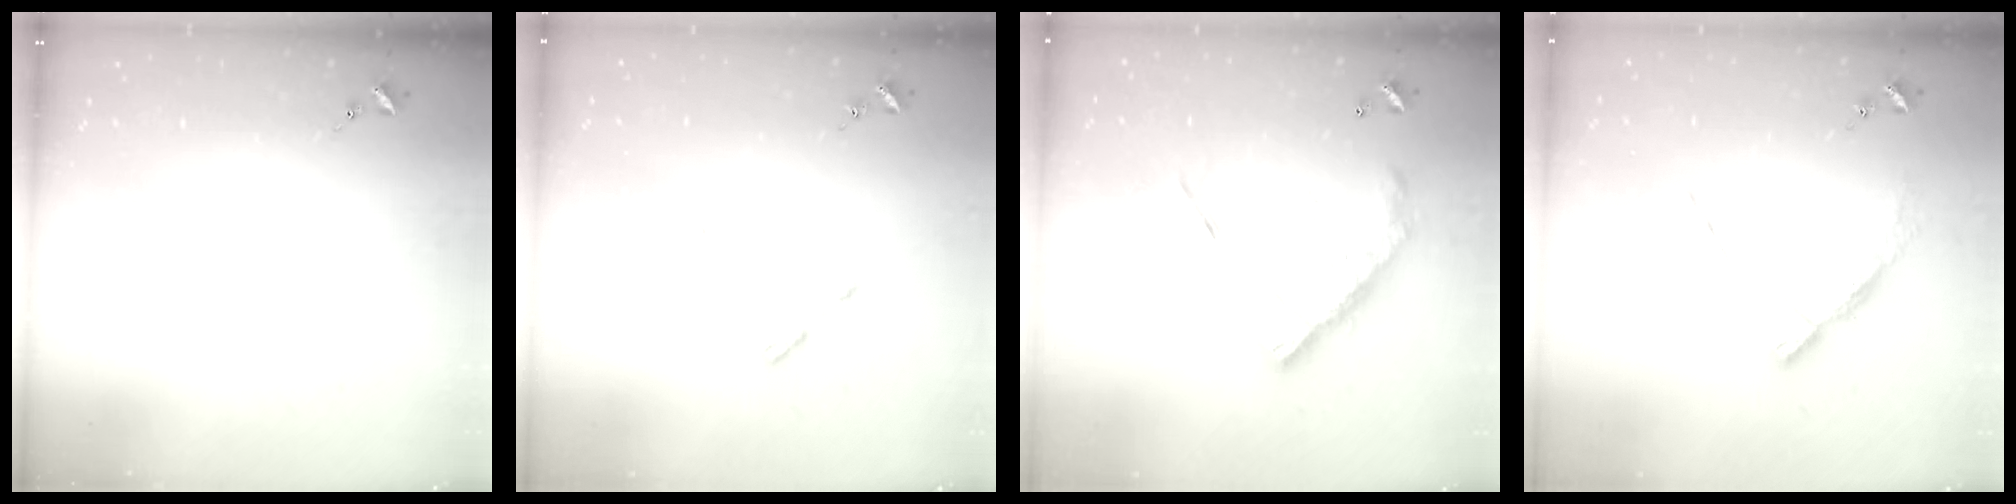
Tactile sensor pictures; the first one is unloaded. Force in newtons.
{"total": 2.8, "press": 2.7, "slide": 0.3}
{"total": 19.2, "press": 19.1, "slide": 1.9}
{"total": 12.1, "press": 12.0, "slide": 1.2}